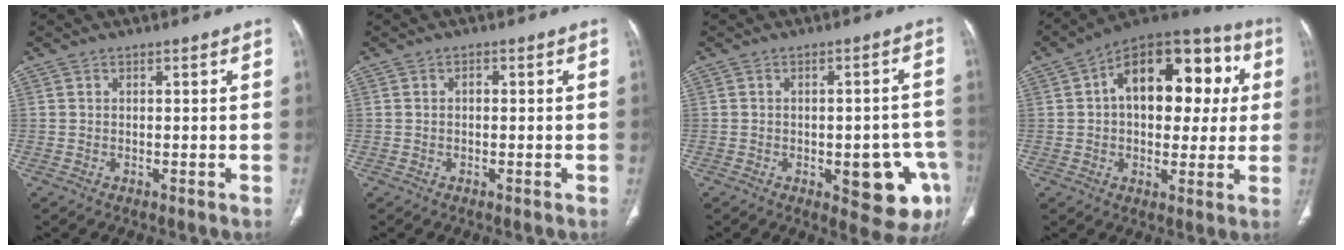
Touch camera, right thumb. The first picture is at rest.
{"total": 1.1, "force": [0.0, 0.7, 0.8], "torque": [-0.012, 0.006, 0.000]}
{"total": 12.1, "force": [-4.3, 5.1, 10.1], "torque": [-0.096, 0.018, -0.040]}
{"total": 21.7, "force": [4.3, 12.6, 17.2], "torque": [-0.203, 0.034, 0.053]}